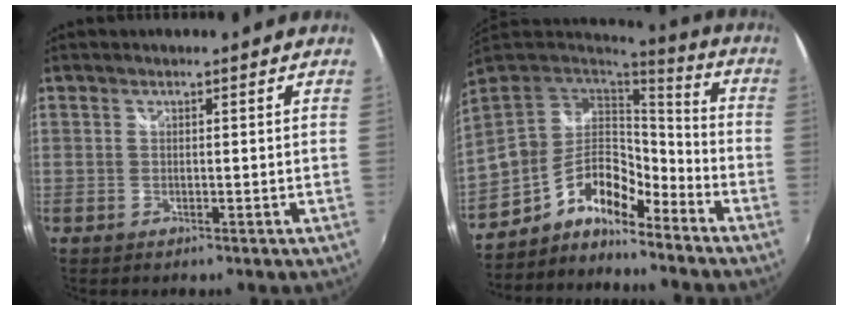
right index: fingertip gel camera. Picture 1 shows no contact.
{"total": 14.2, "force": [-8.9, 8.0, 7.6], "torque": [-0.166, 0.014, -0.173]}